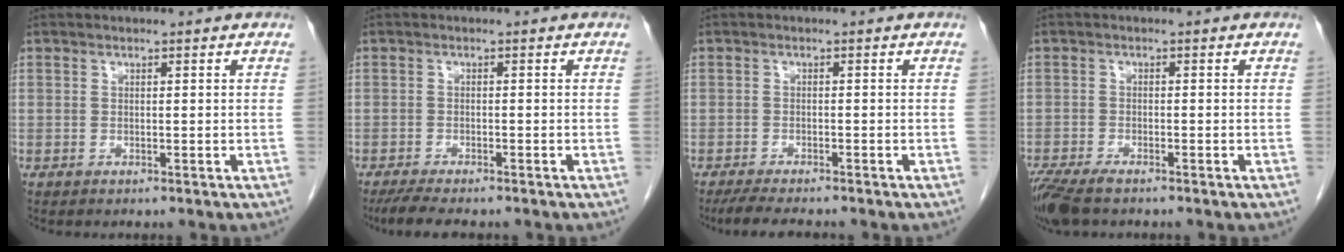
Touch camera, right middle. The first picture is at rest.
{"total": 5.1, "force": [-4.2, 0.8, 2.8], "torque": [-0.047, -0.013, -0.066]}
{"total": 5.2, "force": [-4.5, 0.5, 2.6], "torque": [-0.044, -0.015, -0.072]}
{"total": 6.0, "force": [-4.6, 1.7, 3.5], "torque": [-0.066, -0.013, -0.083]}